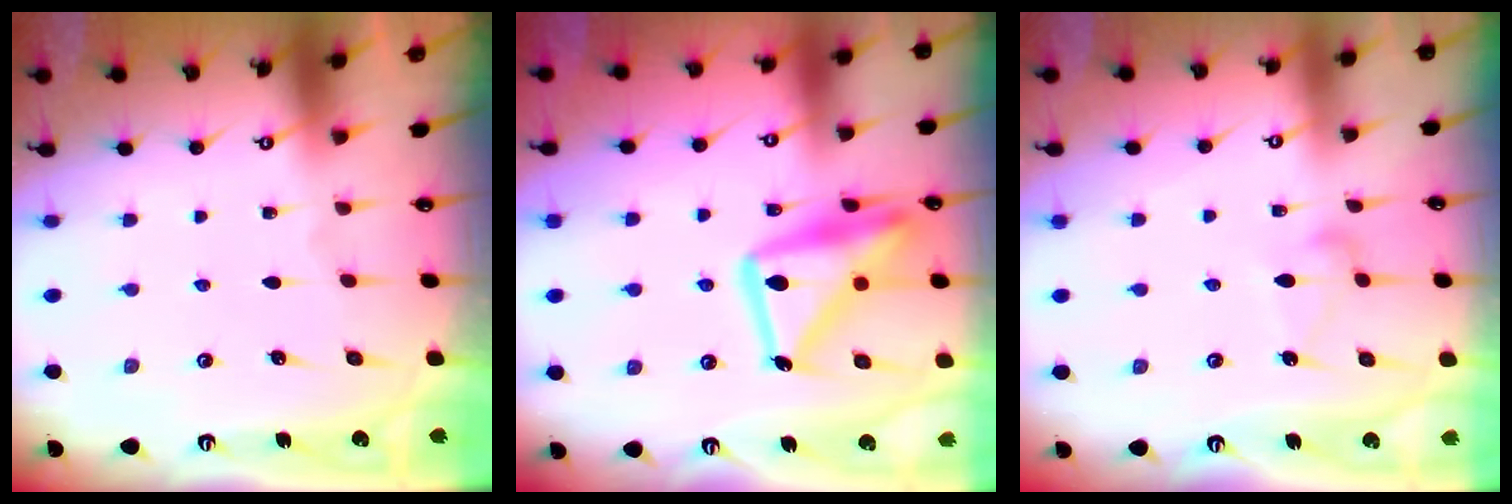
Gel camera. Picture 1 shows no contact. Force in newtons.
{"total": 19.2, "press": 19.2, "slide": 1.8}
{"total": 7.2, "press": 7.2, "slide": 0.4}